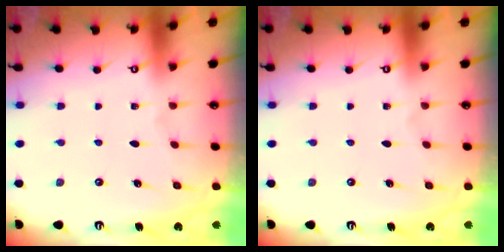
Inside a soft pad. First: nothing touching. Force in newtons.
{"total": 0.0}